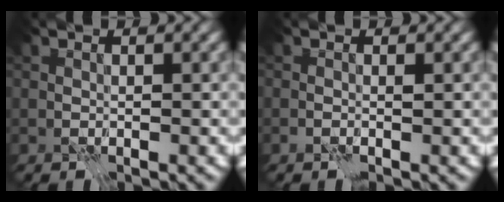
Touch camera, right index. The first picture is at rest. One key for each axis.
{"total": 0.6, "fx": 0.4, "fy": -0.4, "fz": 0.2, "tx": 0.001, "ty": 0.002, "tz": 0.006}